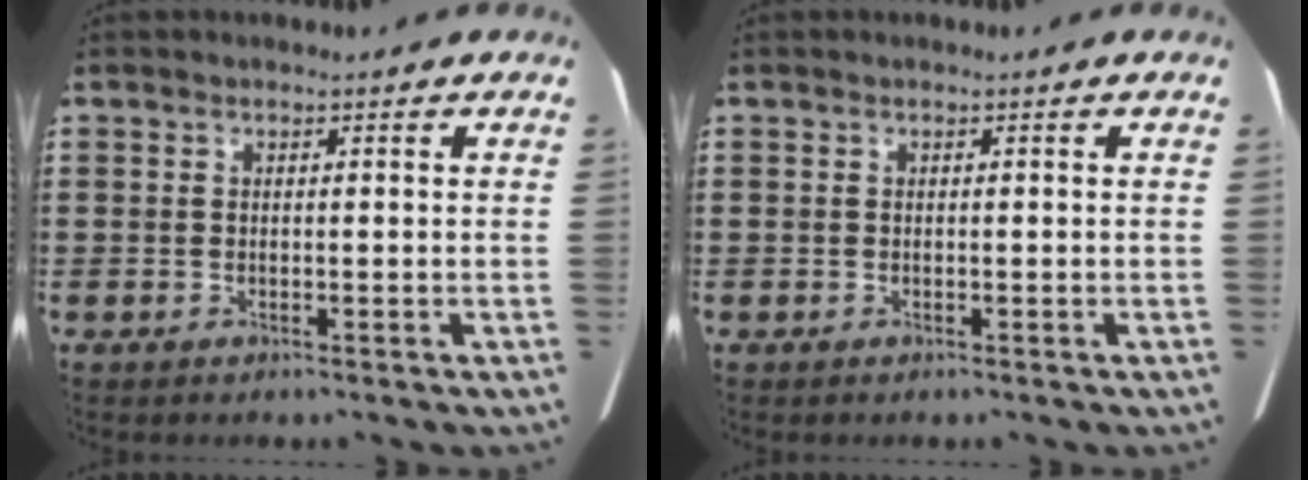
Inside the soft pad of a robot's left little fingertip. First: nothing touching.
{"total": 0.0}